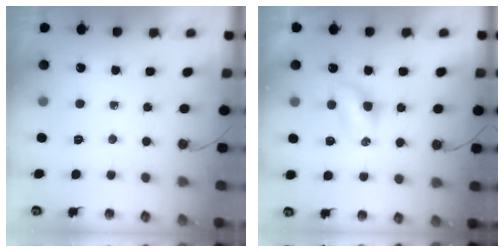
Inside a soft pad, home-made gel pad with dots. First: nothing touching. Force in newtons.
{"total": 4.9, "press": 4.9, "slide": 0.6}